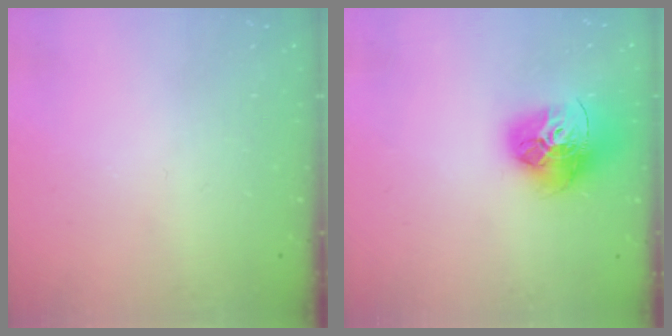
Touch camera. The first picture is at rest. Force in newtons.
{"total": 18.0, "press": 17.9, "slide": 1.8}